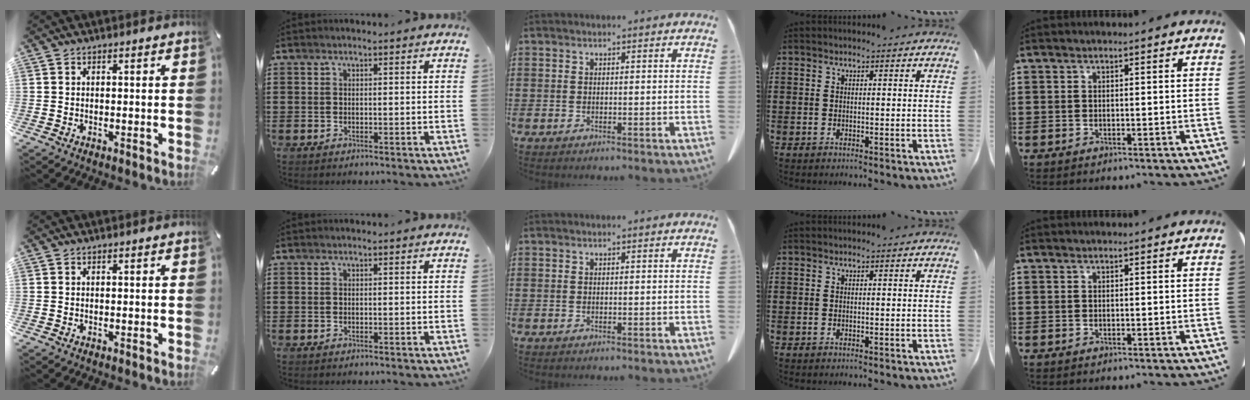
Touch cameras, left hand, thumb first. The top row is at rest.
{}